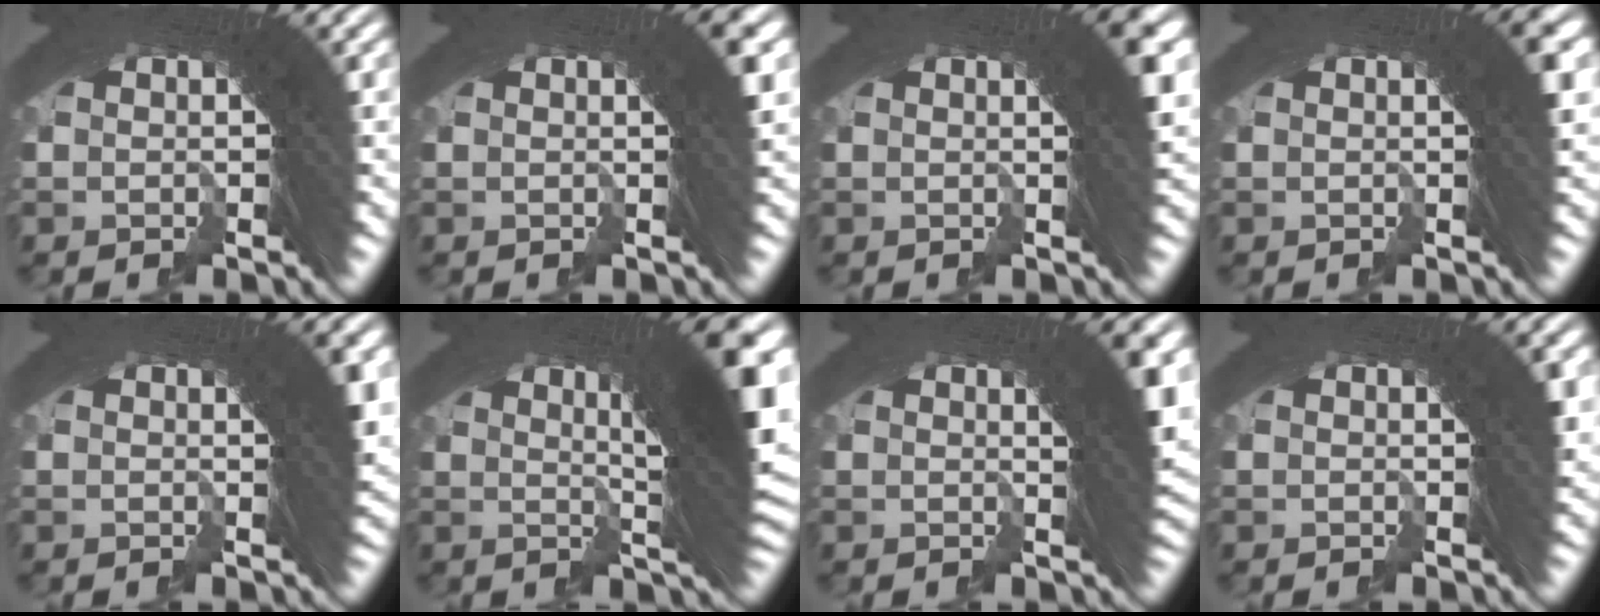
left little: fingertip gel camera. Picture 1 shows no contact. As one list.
[{"total": 2.9, "force": [0.9, 0.3, 2.7], "torque": [-0.025, 0.009, 0.012]}, {"total": 4.5, "force": [1.3, 0.7, 4.3], "torque": [-0.043, 0.010, 0.017]}, {"total": 2.9, "force": [0.8, 0.4, 2.8], "torque": [-0.029, 0.009, 0.009]}, {"total": 2.8, "force": [0.9, 0.3, 2.7], "torque": [-0.031, 0.003, 0.011]}, {"total": 11.2, "force": [2.8, 2.8, 10.4], "torque": [-0.127, 0.020, 0.035]}, {"total": 4.3, "force": [1.3, 0.6, 4.1], "torque": [-0.044, 0.005, 0.017]}, {"total": 1.5, "force": [0.5, 0.2, 1.4], "torque": [-0.019, 0.002, 0.006]}]